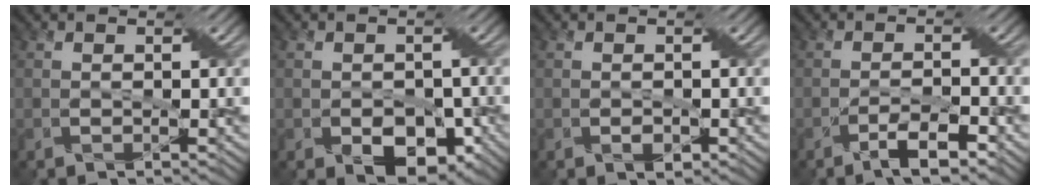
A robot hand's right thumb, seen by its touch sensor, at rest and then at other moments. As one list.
[{"total": 6.2, "force": [-2.7, 4.0, 3.9], "torque": [-0.060, -0.014, -0.040]}, {"total": 1.3, "force": [-0.5, 0.9, 0.8], "torque": [-0.017, -0.005, -0.008]}, {"total": 3.6, "force": [-2.5, 0.5, 2.5], "torque": [-0.048, 0.009, -0.046]}]